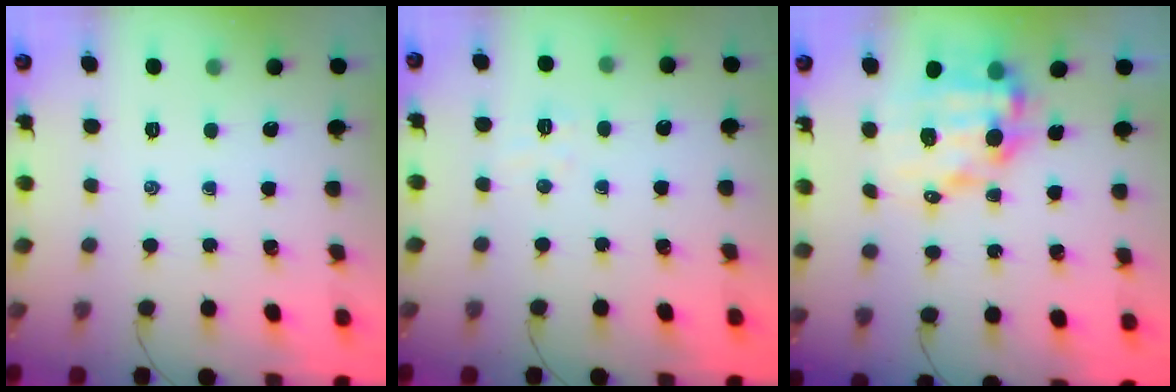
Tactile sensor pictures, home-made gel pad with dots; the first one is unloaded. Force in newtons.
{"total": 3.8, "press": 3.7, "slide": 1.0}
{"total": 11.9, "press": 11.5, "slide": 3.2}